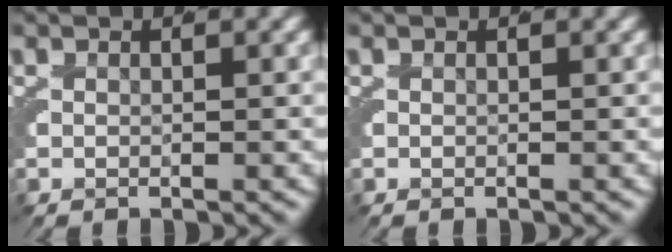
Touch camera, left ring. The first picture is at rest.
{"total": 0.0}